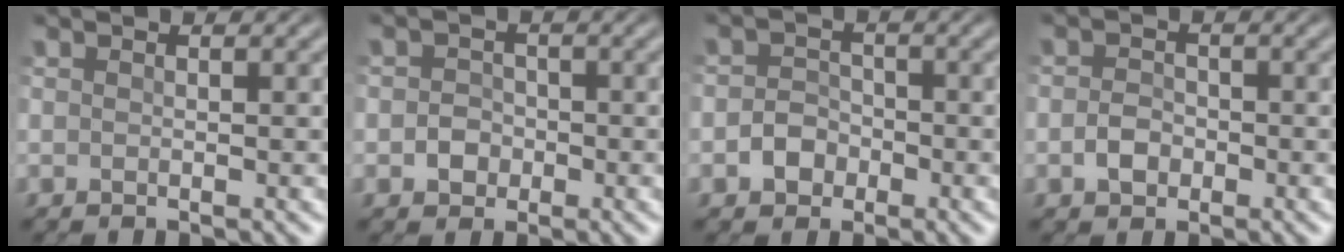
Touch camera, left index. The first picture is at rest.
{"total": 1.7, "force": [-0.3, 1.6, 0.5], "torque": [0.004, 0.005, -0.013]}
{"total": 2.0, "force": [-0.7, 1.8, 0.6], "torque": [-0.007, 0.009, -0.018]}
{"total": 1.6, "force": [-0.4, 1.3, 0.7], "torque": [-0.014, 0.006, -0.012]}